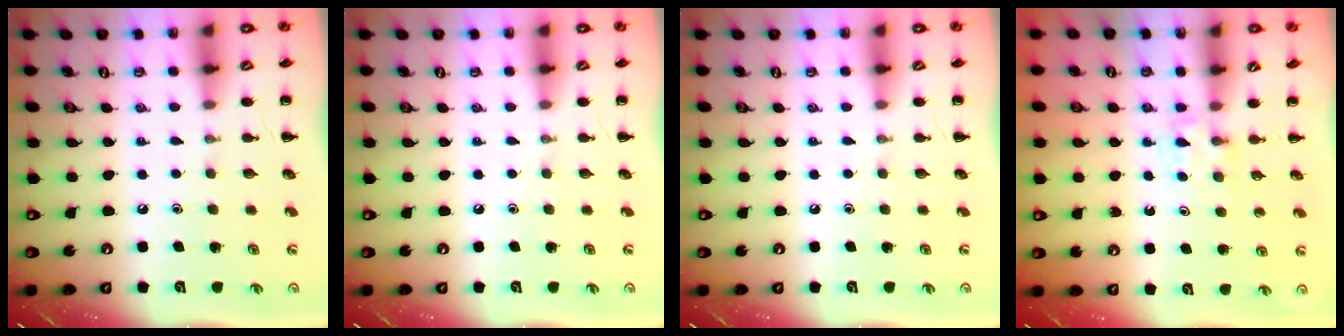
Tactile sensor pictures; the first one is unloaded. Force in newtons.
{"total": 0.0}
{"total": 0.0}
{"total": 3.8, "press": 3.6, "slide": 1.3}